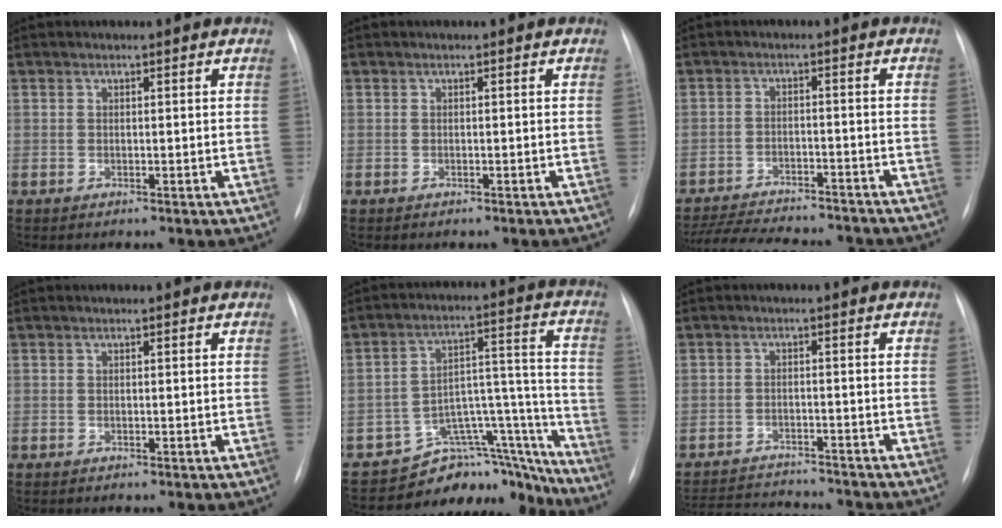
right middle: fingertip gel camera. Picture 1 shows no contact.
{"total": 0.7, "force": [-0.6, 0.1, 0.4], "torque": [-0.004, -0.002, -0.008]}
{"total": 16.7, "force": [-15.2, 3.3, 6.2], "torque": [-0.133, -0.011, -0.214]}
{"total": 0.0}
{"total": 15.0, "force": [-14.1, 5.0, 1.8], "torque": [0.007, 0.089, -0.201]}
{"total": 11.4, "force": [-11.0, 1.0, 2.8], "torque": [-0.050, 0.000, -0.161]}